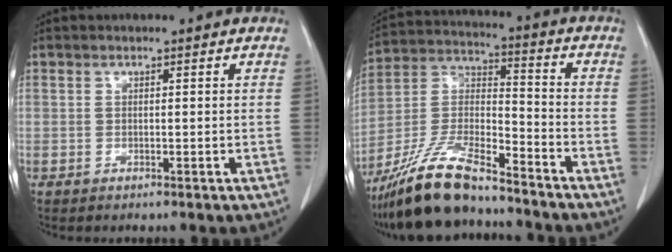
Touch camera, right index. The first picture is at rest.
{"total": 15.8, "force": [-13.1, 3.0, 8.4], "torque": [-0.179, -0.010, -0.245]}